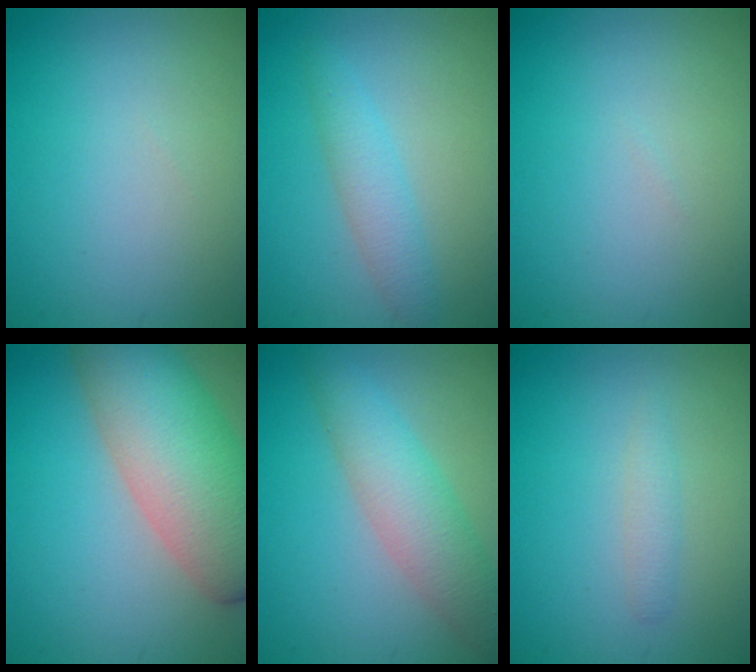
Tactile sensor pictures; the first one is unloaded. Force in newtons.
{"total": 2.5, "press": 2.5, "slide": 0.1}
{"total": 0.0}
{"total": 10.3, "press": 10.2, "slide": 0.9}
{"total": 4.7, "press": 4.7, "slide": 0.3}
{"total": 1.3, "press": 1.3, "slide": 0.1}